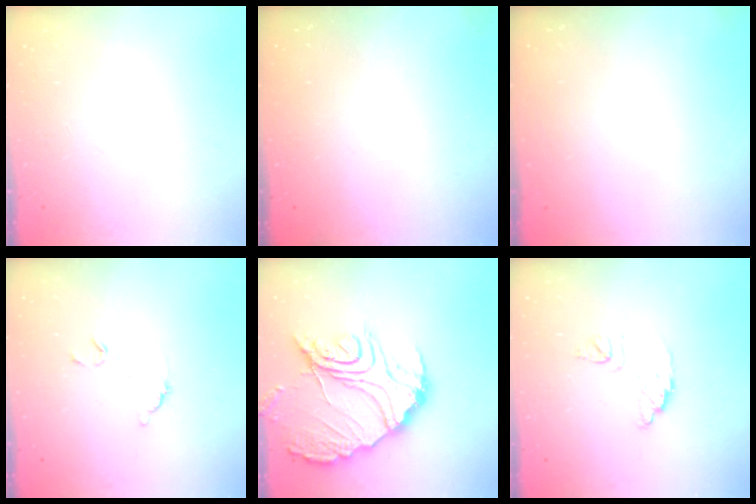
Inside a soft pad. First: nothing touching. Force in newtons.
{"total": 3.3, "press": 3.3, "slide": 0.1}
{"total": 2.9, "press": 2.9, "slide": 0.1}
{"total": 6.9, "press": 6.9, "slide": 0.5}
{"total": 22.1, "press": 22.0, "slide": 1.8}
{"total": 8.2, "press": 8.2, "slide": 0.2}